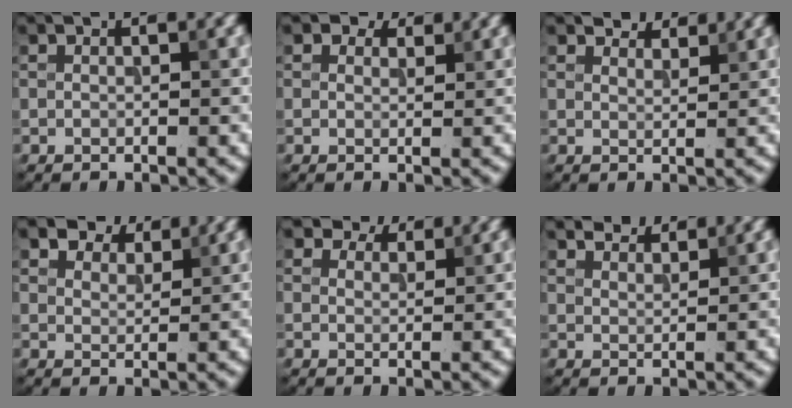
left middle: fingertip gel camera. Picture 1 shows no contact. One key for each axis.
{"total": 2.6, "fx": 2.0, "fy": 1.3, "fz": 1.0, "tx": -0.018, "ty": -0.004, "tz": 0.023}
{"total": 3.6, "fx": 3.4, "fy": 0.7, "fz": 0.7, "tx": -0.018, "ty": 0.002, "tz": 0.043}
{"total": 5.7, "fx": 4.6, "fy": 2.7, "fz": 2.1, "tx": -0.053, "ty": 0.000, "tz": 0.074}
{"total": 4.1, "fx": 3.5, "fy": 1.8, "fz": 1.3, "tx": -0.030, "ty": -0.009, "tz": 0.060}
{"total": 3.4, "fx": 3.2, "fy": 0.6, "fz": 0.7, "tx": -0.017, "ty": 0.002, "tz": 0.050}